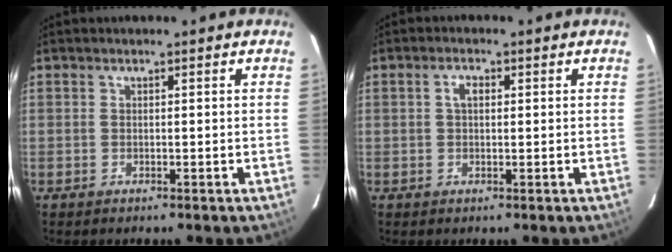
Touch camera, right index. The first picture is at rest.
{"total": 2.3, "force": [0.5, 1.3, 1.8], "torque": [-0.033, 0.008, 0.008]}